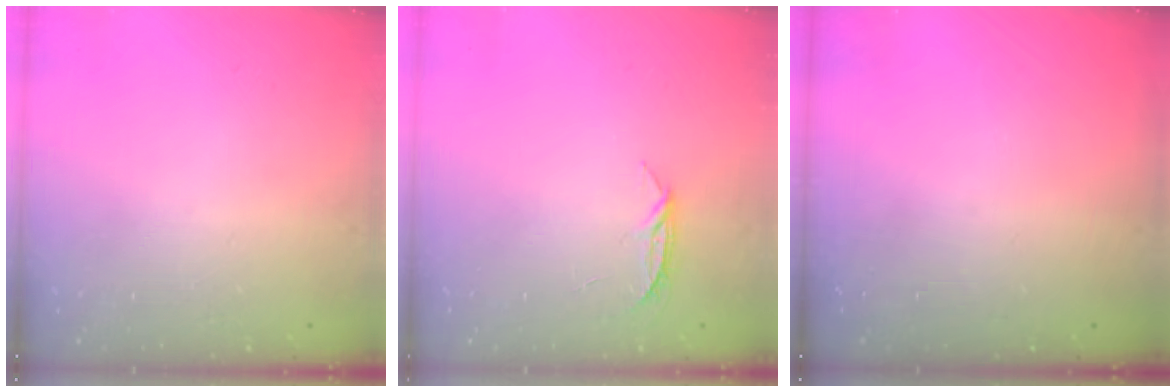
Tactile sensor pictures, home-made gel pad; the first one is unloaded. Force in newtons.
{"total": 4.0, "press": 4.0, "slide": 0.5}
{"total": 0.0}